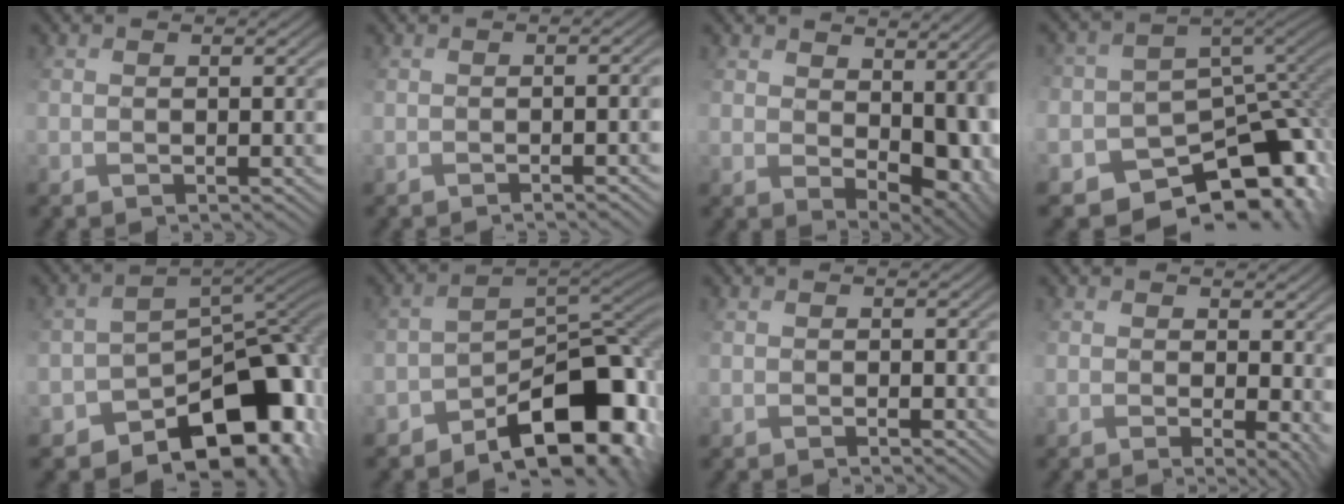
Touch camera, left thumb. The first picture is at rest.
{"total": 3.7, "force": [-1.8, 0.7, 3.2], "torque": [-0.023, 0.008, -0.007]}
{"total": 11.5, "force": [1.2, 7.4, 8.7], "torque": [-0.157, -0.040, 0.056]}
{"total": 13.0, "force": [-7.6, 9.2, 5.2], "torque": [-0.106, 0.002, -0.101]}
{"total": 11.6, "force": [-6.3, 7.1, 6.8], "torque": [-0.082, -0.016, -0.086]}
{"total": 11.8, "force": [-6.7, 5.5, 8.0], "torque": [-0.104, -0.005, -0.109]}
{"total": 1.3, "force": [0.2, 1.1, 0.8], "torque": [-0.017, 0.000, 0.002]}
{"total": 6.8, "force": [-0.3, 4.0, 5.5], "torque": [-0.099, -0.015, 0.018]}